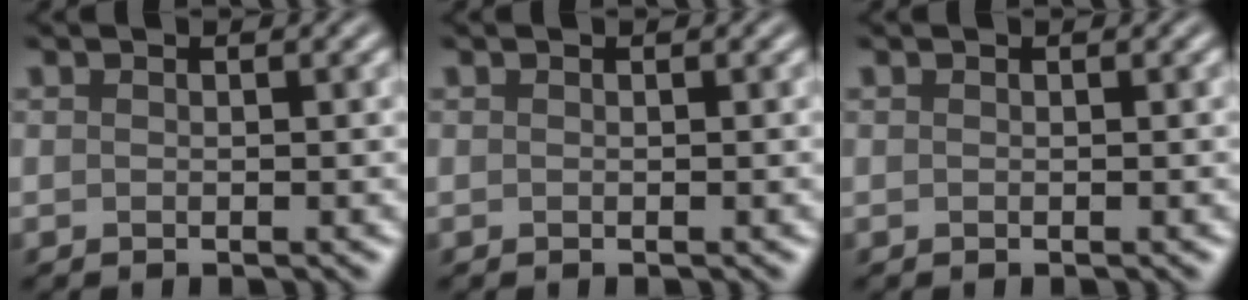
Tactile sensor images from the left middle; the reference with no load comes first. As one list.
[{"total": 0.0}, {"total": 0.0}]